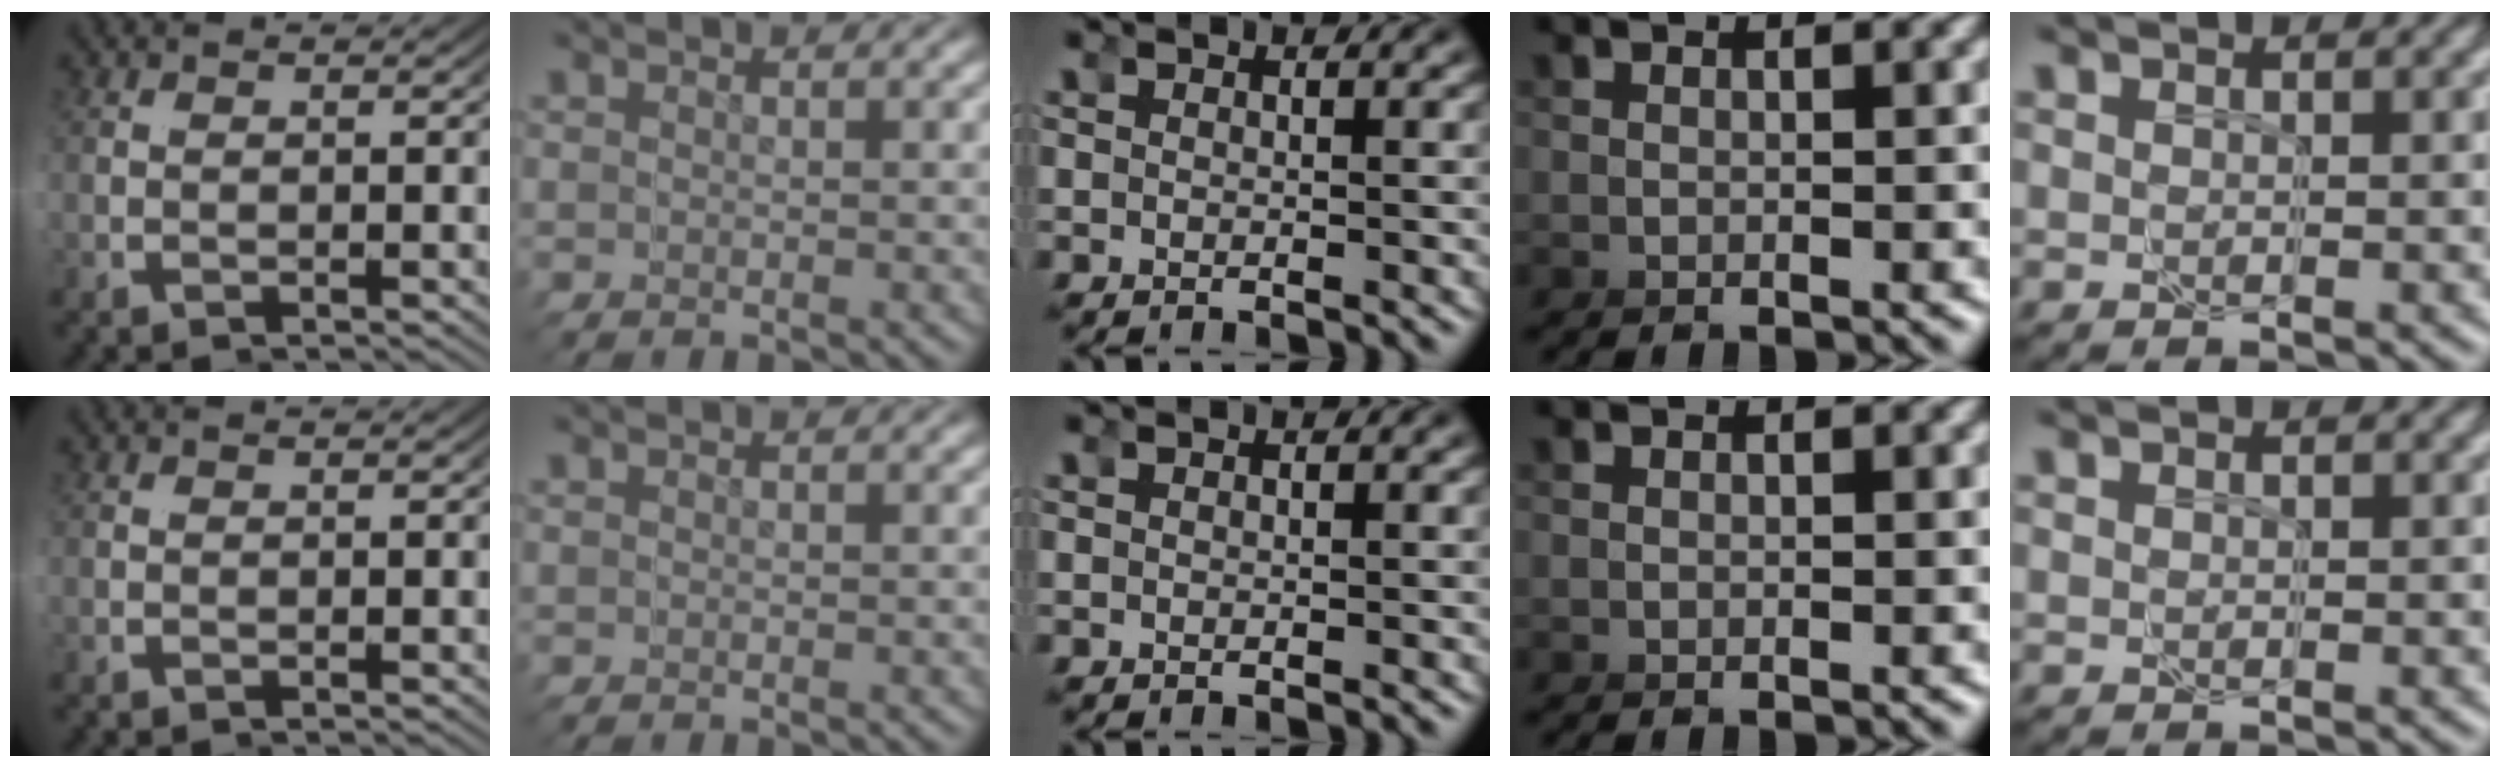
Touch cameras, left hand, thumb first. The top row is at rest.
{}